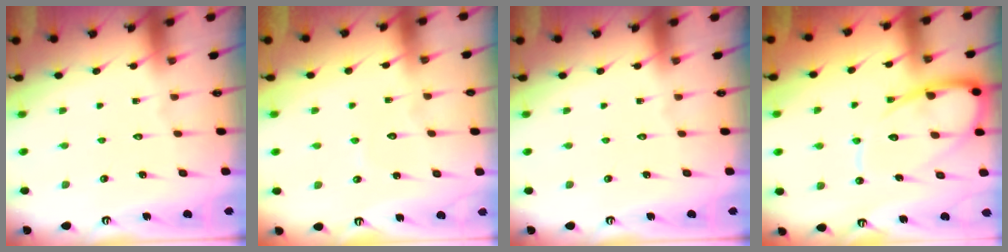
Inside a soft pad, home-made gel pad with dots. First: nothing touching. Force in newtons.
{"total": 3.4, "press": 3.4, "slide": 0.3}
{"total": 0.0}
{"total": 13.6, "press": 13.5, "slide": 1.3}